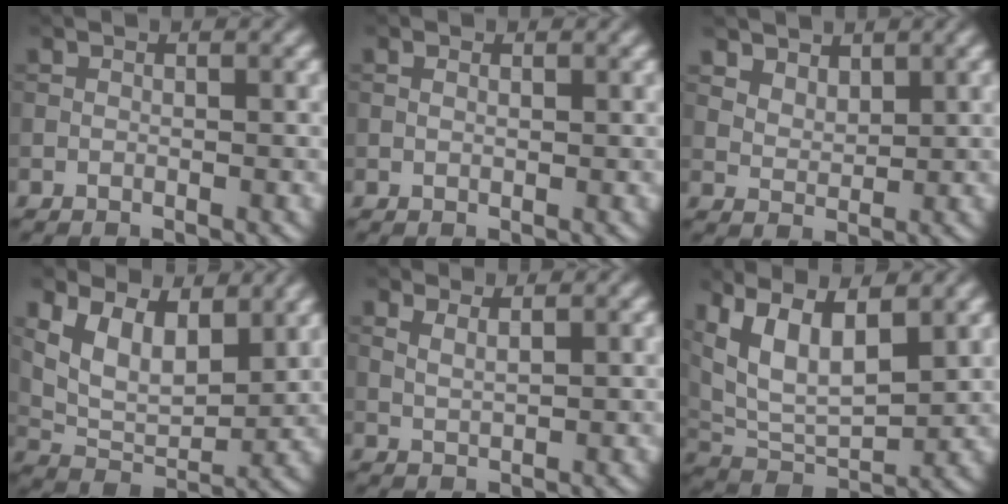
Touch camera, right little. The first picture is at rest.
{"total": 0.9, "force": [0.4, 0.5, 0.6], "torque": [-0.008, -0.004, 0.005]}
{"total": 3.1, "force": [2.3, 1.7, 1.2], "torque": [-0.032, -0.012, 0.056]}
{"total": 6.7, "force": [3.0, 4.0, 4.4], "torque": [-0.088, -0.015, 0.054]}
{"total": 1.8, "force": [1.3, 0.6, 1.1], "torque": [-0.024, -0.002, 0.024]}
{"total": 9.6, "force": [4.3, 4.6, 7.3], "torque": [-0.149, 0.008, 0.077]}